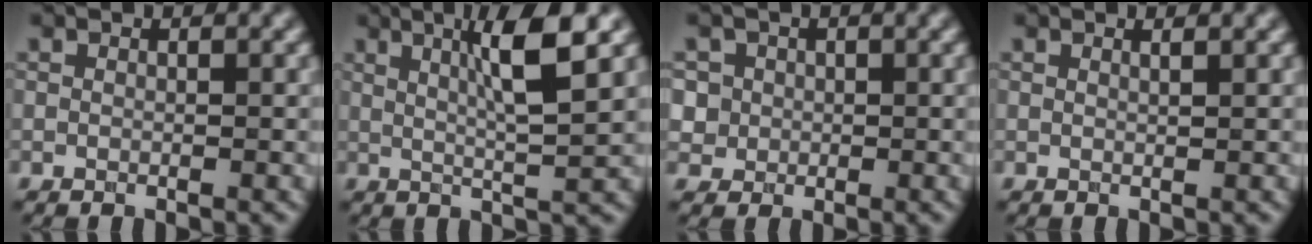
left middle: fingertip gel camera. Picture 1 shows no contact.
{"total": 6.2, "force": [2.2, 0.9, 5.7], "torque": [-0.090, 0.002, 0.037]}
{"total": 4.0, "force": [1.1, 3.6, 1.2], "torque": [-0.013, 0.018, 0.014]}
{"total": 0.9, "force": [0.6, 0.3, 0.6], "torque": [-0.003, 0.000, 0.003]}